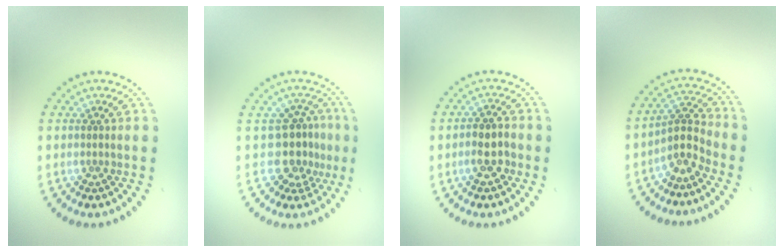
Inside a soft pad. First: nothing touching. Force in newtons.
{"total": 3.5, "press": 2.4, "slide": 2.5}
{"total": 2.5, "press": 2.4, "slide": 0.8}
{"total": 2.9, "press": 2.2, "slide": 1.9}